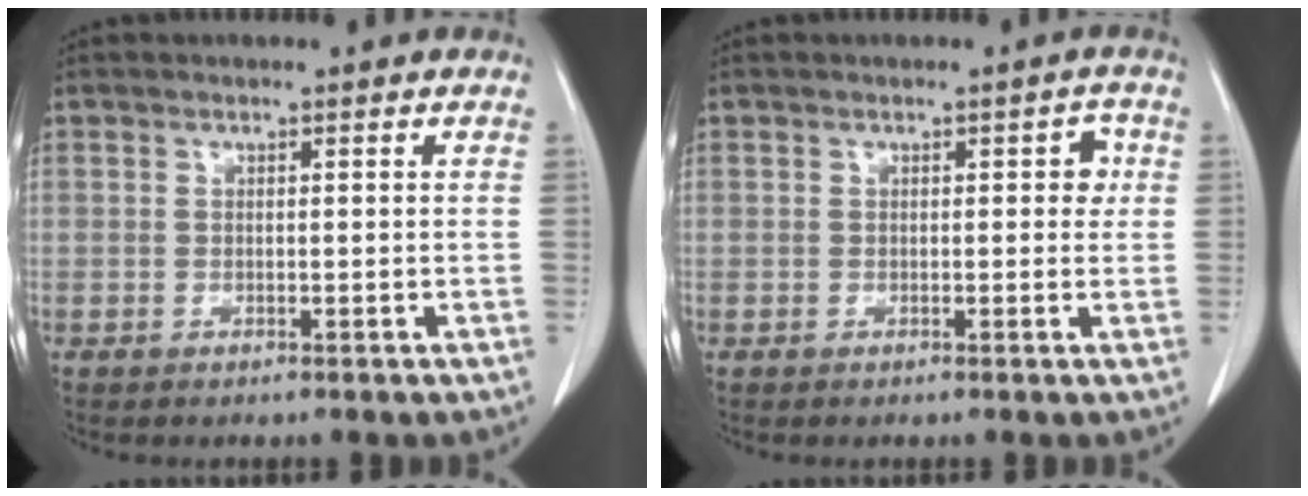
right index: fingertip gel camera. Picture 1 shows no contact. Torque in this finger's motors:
{"motor_torque": [0.03, 0.04, 0.02, 0.00]}